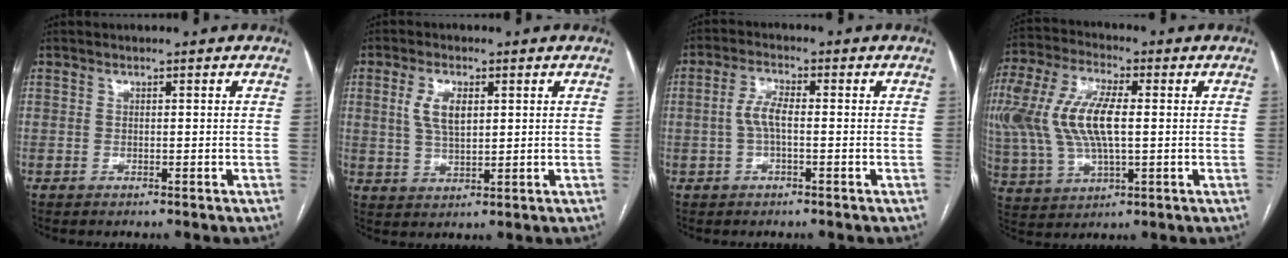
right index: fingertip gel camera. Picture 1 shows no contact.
{"total": 5.4, "force": [1.6, 2.3, 4.6], "torque": [-0.100, 0.004, 0.035]}
{"total": 3.9, "force": [-0.4, 1.2, 3.7], "torque": [-0.082, 0.008, -0.007]}
{"total": 19.0, "force": [1.7, 8.0, 17.1], "torque": [-0.400, 0.012, 0.033]}